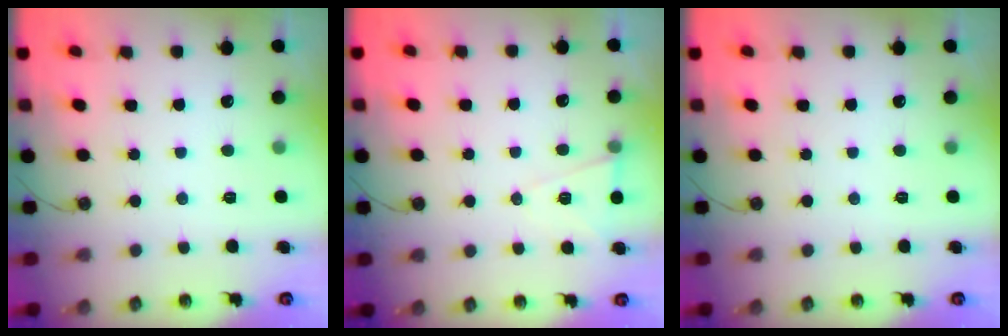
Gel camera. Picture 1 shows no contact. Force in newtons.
{"total": 6.9, "press": 5.3, "slide": 4.5}
{"total": 0.0}